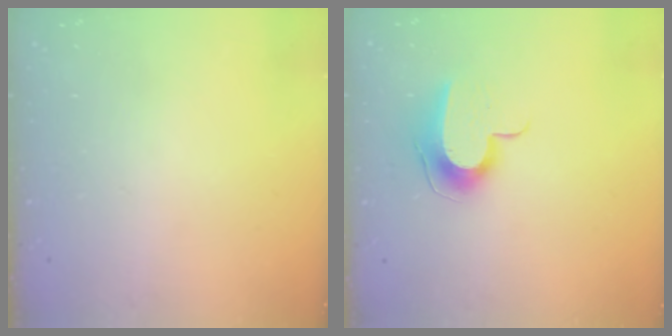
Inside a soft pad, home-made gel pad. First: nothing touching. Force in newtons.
{"total": 9.3, "press": 9.3, "slide": 0.7}